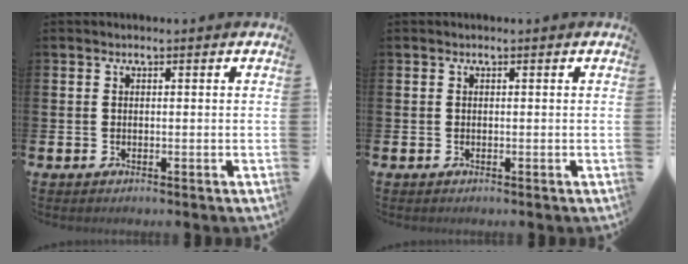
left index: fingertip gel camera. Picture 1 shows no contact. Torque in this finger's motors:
{"motor_torque": [-0.01, 0.02, 0.00, -0.01]}